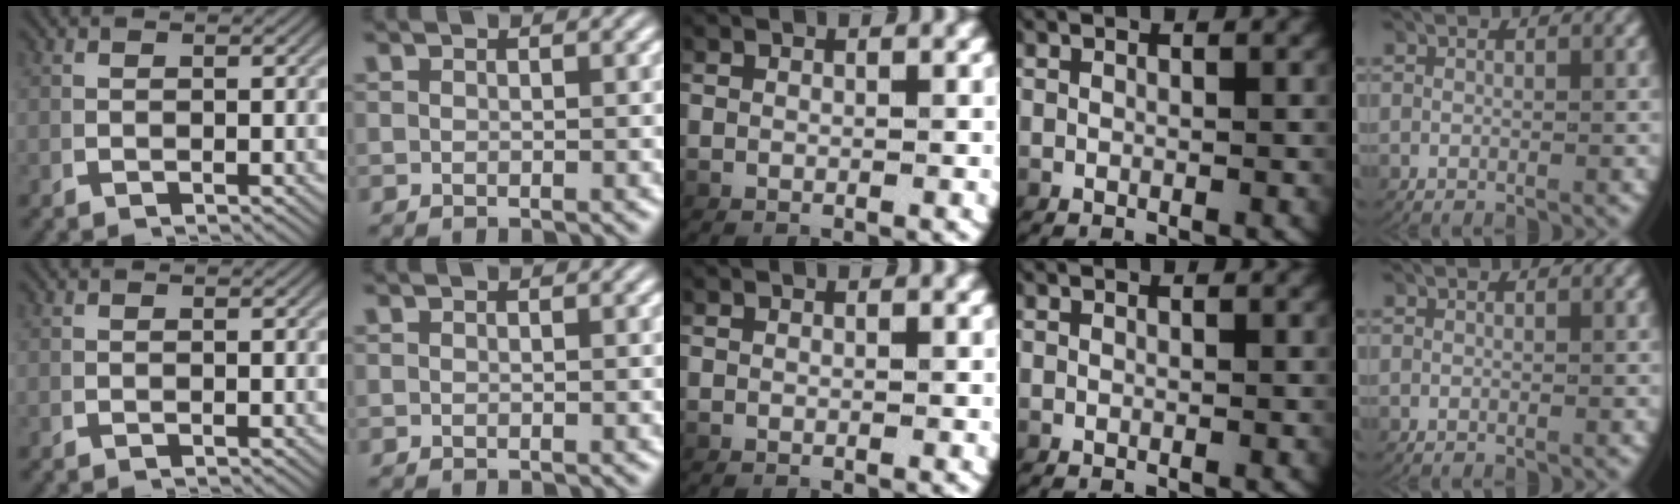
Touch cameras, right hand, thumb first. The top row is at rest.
{}